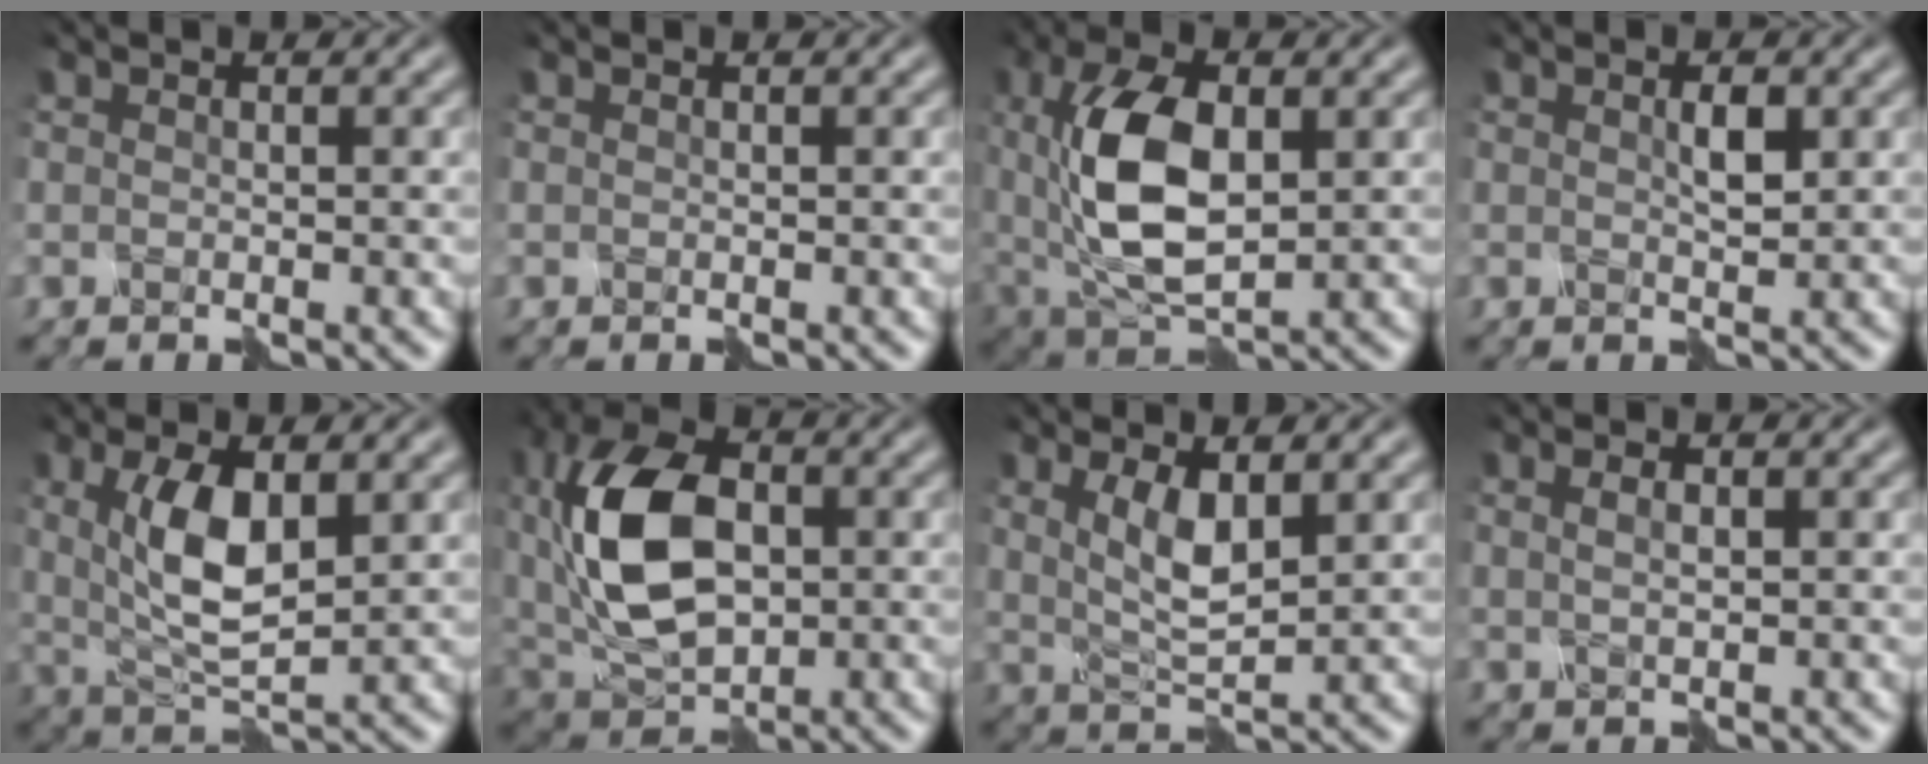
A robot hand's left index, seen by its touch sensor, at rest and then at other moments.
{"total": 0.0}
{"total": 8.8, "force": [0.6, 4.6, 7.5], "torque": [-0.164, 0.002, 0.015]}
{"total": 1.0, "force": [0.2, 0.0, 1.0], "torque": [-0.025, -0.001, 0.007]}
{"total": 5.7, "force": [1.0, 2.1, 5.2], "torque": [-0.109, 0.000, 0.024]}
{"total": 10.0, "force": [0.7, 6.1, 7.9], "torque": [-0.176, 0.016, 0.011]}
{"total": 3.9, "force": [1.1, 1.3, 3.5], "torque": [-0.083, -0.003, 0.029]}
{"total": 1.2, "force": [0.7, 0.4, 1.0], "torque": [-0.014, 0.003, 0.007]}